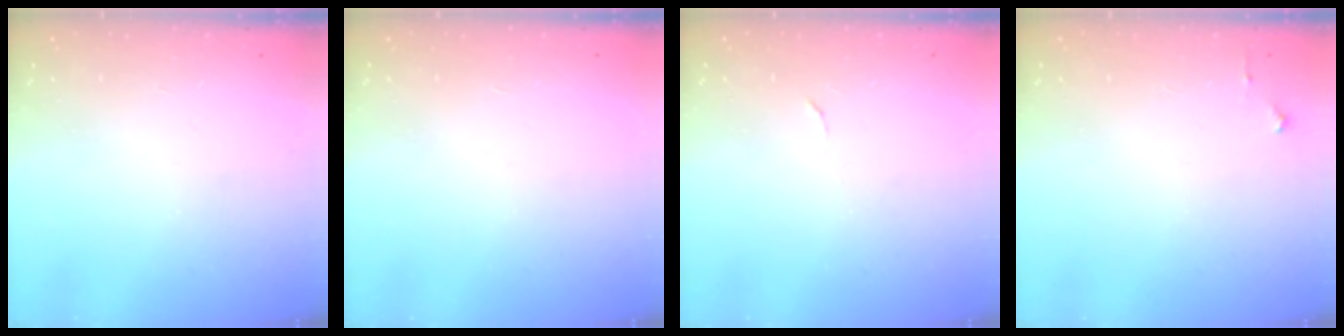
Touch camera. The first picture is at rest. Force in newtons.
{"total": 1.5, "press": 1.5, "slide": 0.1}
{"total": 3.8, "press": 3.8, "slide": 0.2}
{"total": 2.7, "press": 2.6, "slide": 0.4}